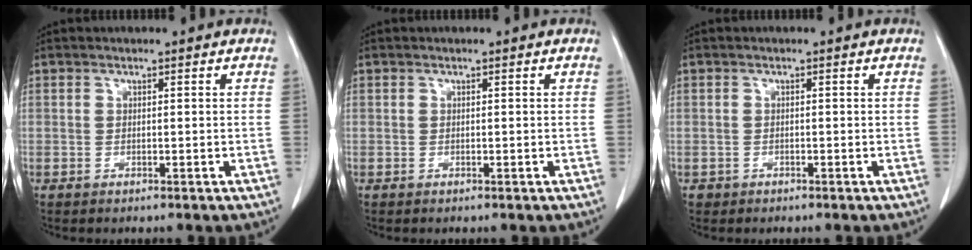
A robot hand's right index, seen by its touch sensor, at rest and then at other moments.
{"total": 0.0}
{"total": 0.8, "force": [-0.5, 0.7, -0.1], "torque": [-0.008, 0.004, -0.007]}